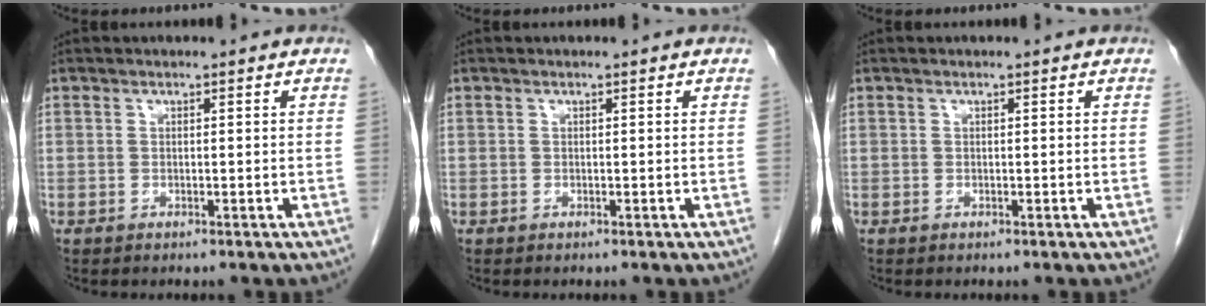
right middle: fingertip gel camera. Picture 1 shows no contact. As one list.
[{"total": 0.0}, {"total": 0.0}]